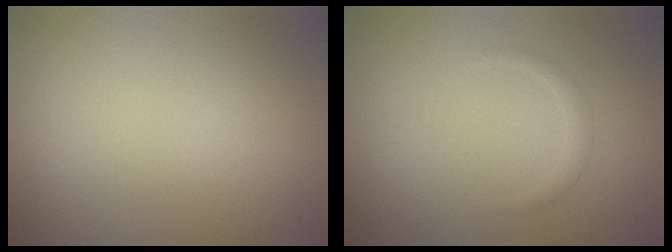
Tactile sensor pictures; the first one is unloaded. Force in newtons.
{"total": 0.9, "press": 0.9, "slide": 0.0}